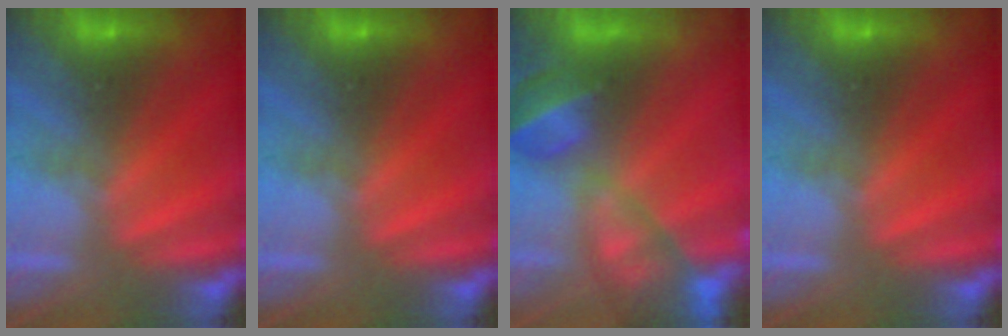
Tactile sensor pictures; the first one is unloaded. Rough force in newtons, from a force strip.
{"total": 0.0}
{"total": 9.3}
{"total": 0.0}